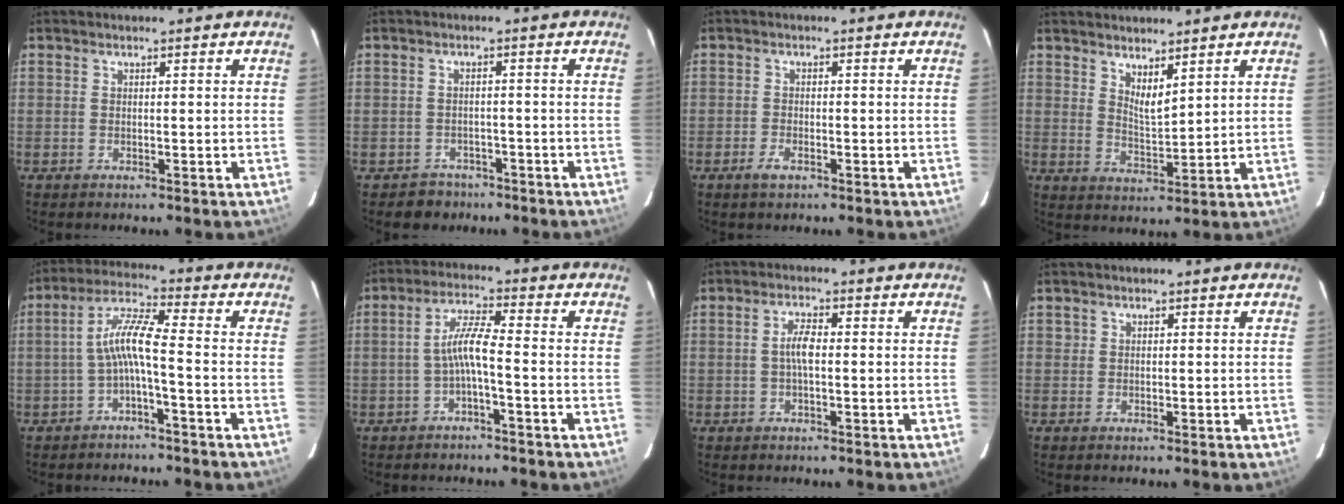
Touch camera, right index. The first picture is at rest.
{"total": 4.4, "force": [-3.0, 3.1, -0.4], "torque": [-0.002, 0.022, -0.043]}
{"total": 2.4, "force": [-1.5, 1.0, 1.5], "torque": [-0.034, -0.001, -0.031]}
{"total": 4.6, "force": [3.6, 1.1, 2.6], "torque": [-0.043, -0.009, 0.062]}
{"total": 6.6, "force": [-2.2, 0.2, 6.2], "torque": [-0.145, 0.017, -0.042]}
{"total": 5.0, "force": [-2.0, 0.1, 4.6], "torque": [-0.102, 0.013, -0.036]}
{"total": 3.3, "force": [-0.2, 1.0, 3.1], "torque": [-0.063, 0.007, -0.004]}
{"total": 0.6, "force": [0.1, 0.6, 0.0], "torque": [0.001, 0.002, 0.000]}